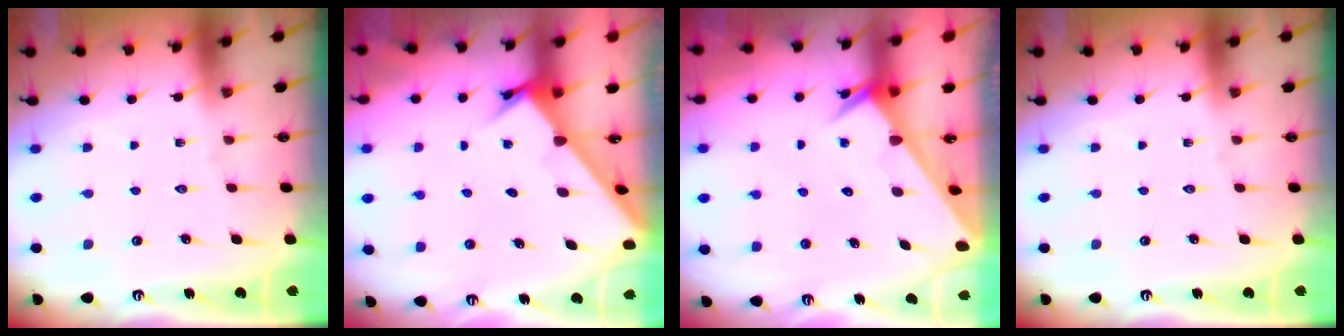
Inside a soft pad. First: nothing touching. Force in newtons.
{"total": 2.5, "press": 2.5, "slide": 0.3}
{"total": 2.7, "press": 2.7, "slide": 0.1}
{"total": 0.0}